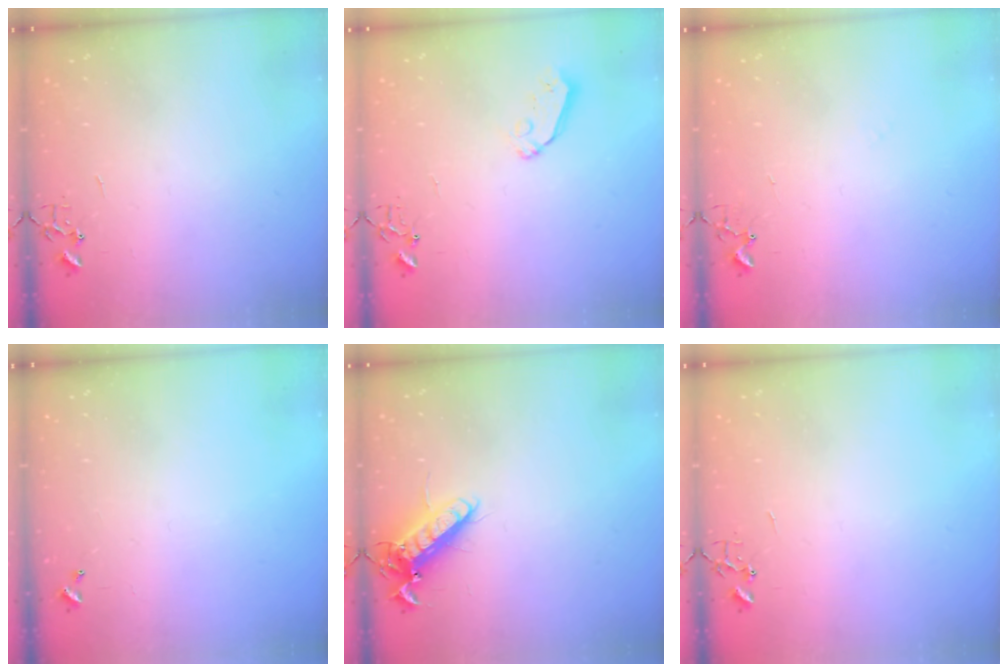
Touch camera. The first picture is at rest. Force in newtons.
{"total": 6.1, "press": 6.0, "slide": 0.4}
{"total": 4.9, "press": 4.9, "slide": 0.5}
{"total": 0.0}
{"total": 12.6, "press": 12.4, "slide": 2.4}
{"total": 0.0}